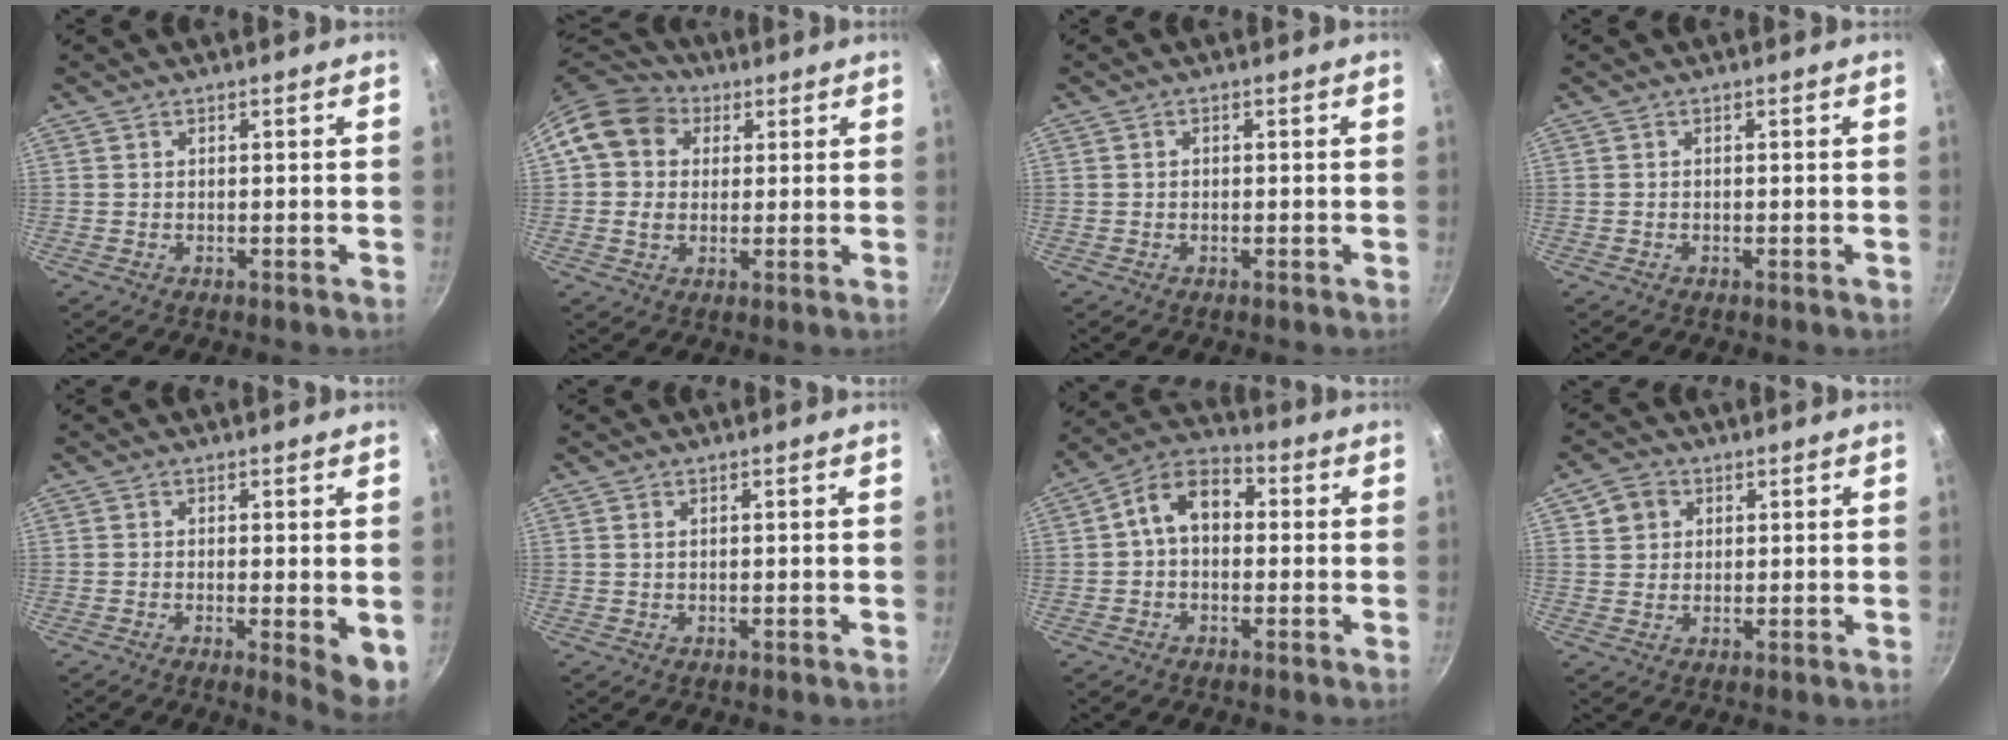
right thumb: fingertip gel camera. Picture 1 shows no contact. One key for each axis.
{"total": 11.7, "fx": 3.6, "fy": 9.6, "fz": 5.6, "tx": -0.088, "ty": 0.015, "tz": 0.048}
{"total": 0.7, "fx": -0.1, "fy": 0.6, "fz": 0.4, "tx": -0.008, "ty": 0.005, "tz": -0.001}
{"total": 0.5, "fx": -0.3, "fy": 0.1, "fz": 0.4, "tx": -0.010, "ty": 0.004, "tz": -0.008}
{"total": 5.7, "fx": -0.9, "fy": 1.3, "fz": 5.5, "tx": -0.069, "ty": -0.012, "tz": -0.010}
{"total": 0.7, "fx": 0.2, "fy": 0.3, "fz": 0.5, "tx": -0.011, "ty": 0.001, "tz": 0.003}
{"total": 9.6, "fx": 0.7, "fy": 6.7, "fz": 6.8, "tx": -0.089, "ty": 0.032, "tz": -0.009}
{"total": 4.3, "fx": 1.5, "fy": 3.8, "fz": 1.3, "tx": 0.002, "ty": 0.003, "tz": 0.022}